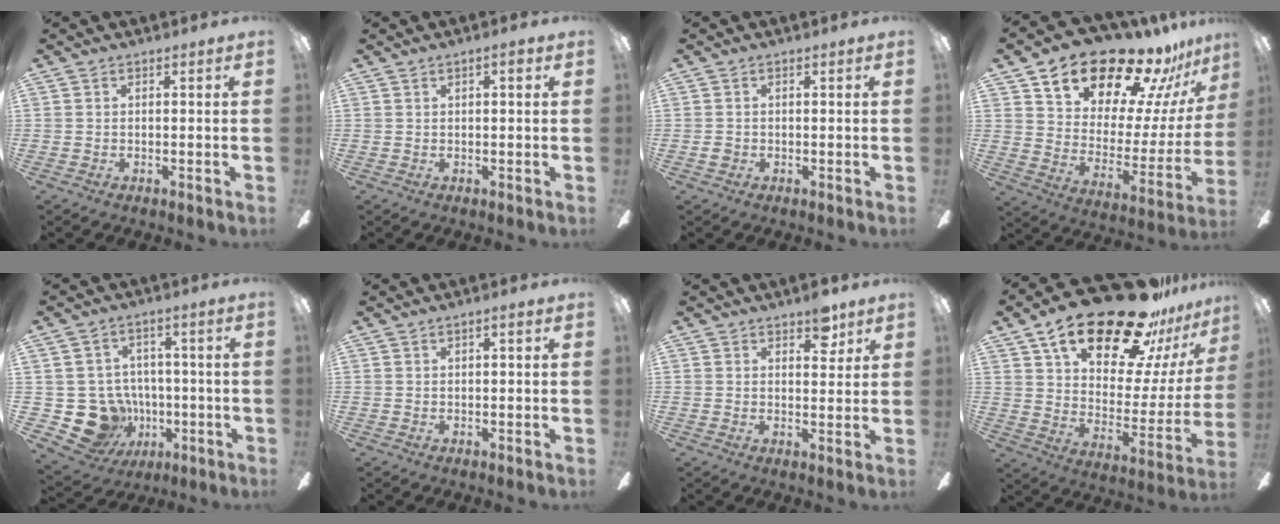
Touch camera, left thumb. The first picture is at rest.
{"total": 1.8, "force": [0.9, 0.4, 1.5], "torque": [-0.023, 0.000, 0.012]}
{"total": 1.2, "force": [-0.1, 1.1, 0.5], "torque": [-0.008, 0.005, -0.004]}
{"total": 21.3, "force": [17.3, 9.1, 8.3], "torque": [-0.131, -0.123, 0.305]}
{"total": 12.8, "force": [-3.6, 11.5, 4.5], "torque": [-0.114, 0.018, -0.052]}
{"total": 1.3, "force": [0.5, 0.2, 1.1], "torque": [-0.023, 0.001, 0.008]}
{"total": 5.6, "force": [4.0, 2.6, 2.8], "torque": [-0.023, -0.015, 0.067]}
{"total": 27.6, "force": [19.1, 11.0, 16.6], "torque": [-0.266, -0.117, 0.330]}